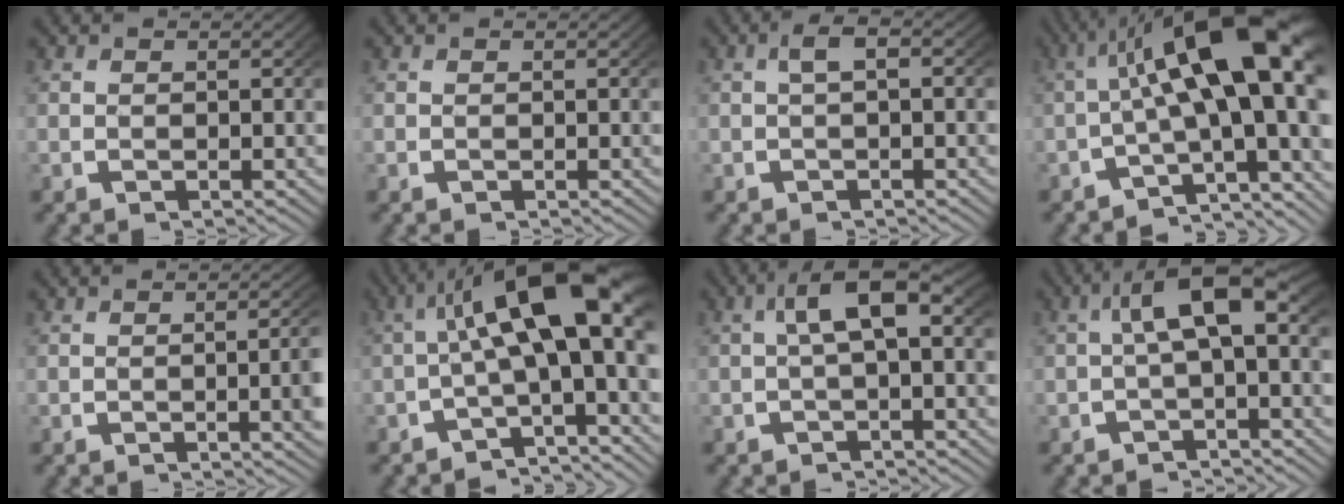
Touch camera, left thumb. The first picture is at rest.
{"total": 0.0}
{"total": 2.1, "force": [0.2, 0.7, 2.0], "torque": [-0.035, 0.006, 0.002]}
{"total": 14.3, "force": [-0.9, 6.8, 12.5], "torque": [-0.190, -0.010, -0.009]}
{"total": 3.5, "force": [-0.5, 0.7, 3.4], "torque": [-0.037, 0.004, -0.010]}
{"total": 12.2, "force": [-0.1, 5.6, 10.9], "torque": [-0.159, 0.001, -0.006]}
{"total": 6.0, "force": [1.0, 2.6, 5.3], "torque": [-0.086, 0.019, 0.007]}
{"total": 6.6, "force": [1.0, 2.8, 5.9], "torque": [-0.095, 0.017, 0.008]}